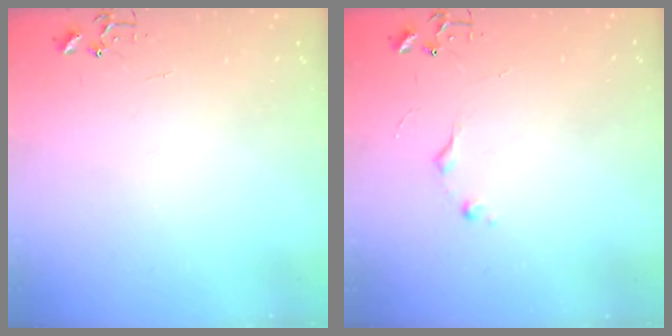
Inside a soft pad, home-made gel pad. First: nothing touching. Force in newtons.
{"total": 5.2, "press": 5.1, "slide": 0.7}